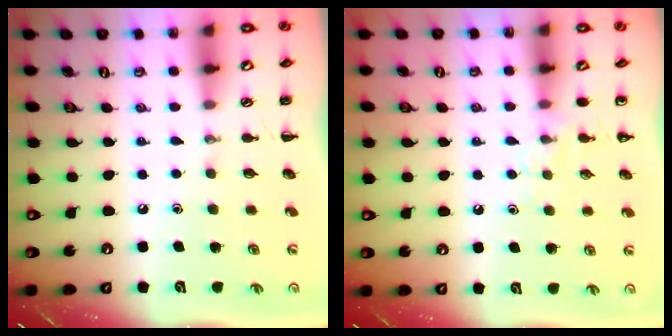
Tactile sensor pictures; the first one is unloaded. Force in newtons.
{"total": 5.8, "press": 5.3, "slide": 2.2}